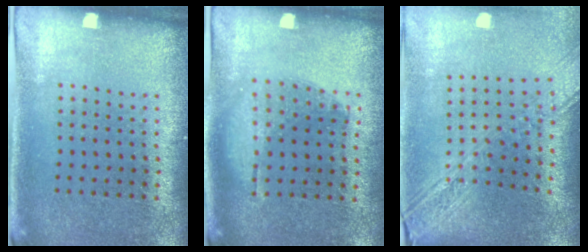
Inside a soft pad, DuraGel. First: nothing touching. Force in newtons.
{"total": 1.0, "press": 0.9, "slide": 0.4}
{"total": 2.9, "press": 2.3, "slide": 1.9}